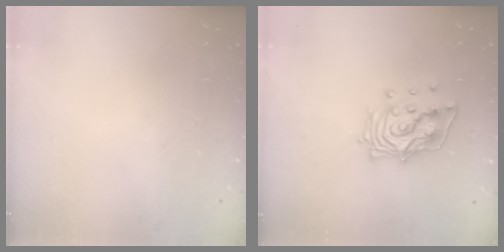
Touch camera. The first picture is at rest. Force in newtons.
{"total": 13.5, "press": 13.5, "slide": 1.6}